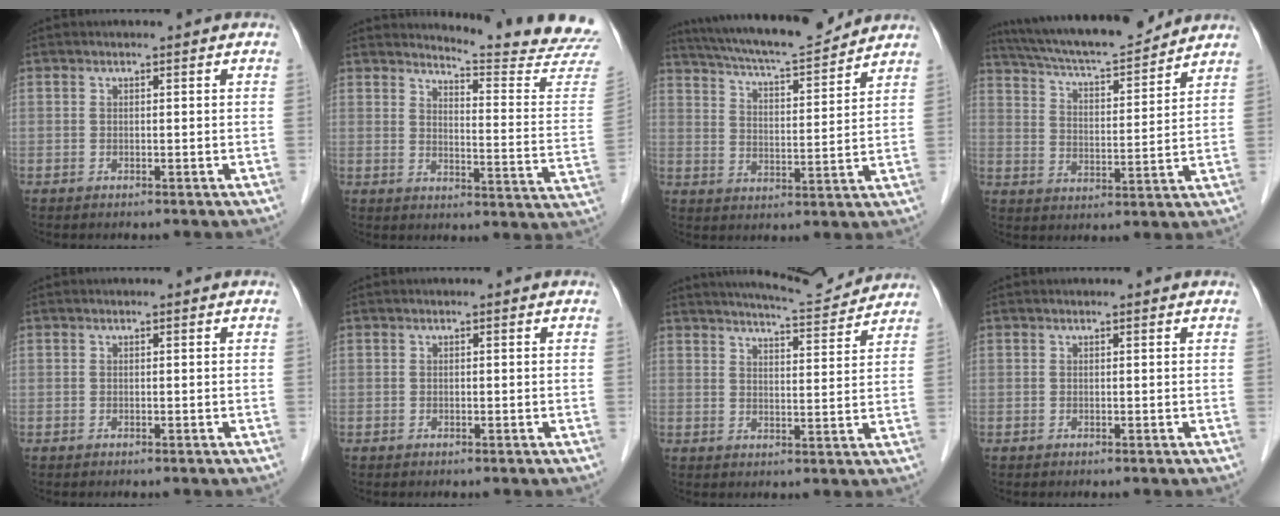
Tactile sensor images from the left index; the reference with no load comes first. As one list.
[{"total": 16.0, "force": [15.8, -1.5, 2.1], "torque": [-0.025, -0.144, 0.168]}, {"total": 15.2, "force": [13.9, 1.2, 6.0], "torque": [-0.108, 0.006, 0.218]}, {"total": 16.6, "force": [15.1, 1.8, 6.6], "torque": [-0.117, 0.015, 0.242]}, {"total": 0.0}, {"total": 0.0}, {"total": 9.7, "force": [9.4, 0.3, 2.4], "torque": [-0.042, 0.004, 0.127]}, {"total": 0.5, "force": [0.5, 0.0, 0.1], "torque": [-0.003, 0.002, 0.004]}]